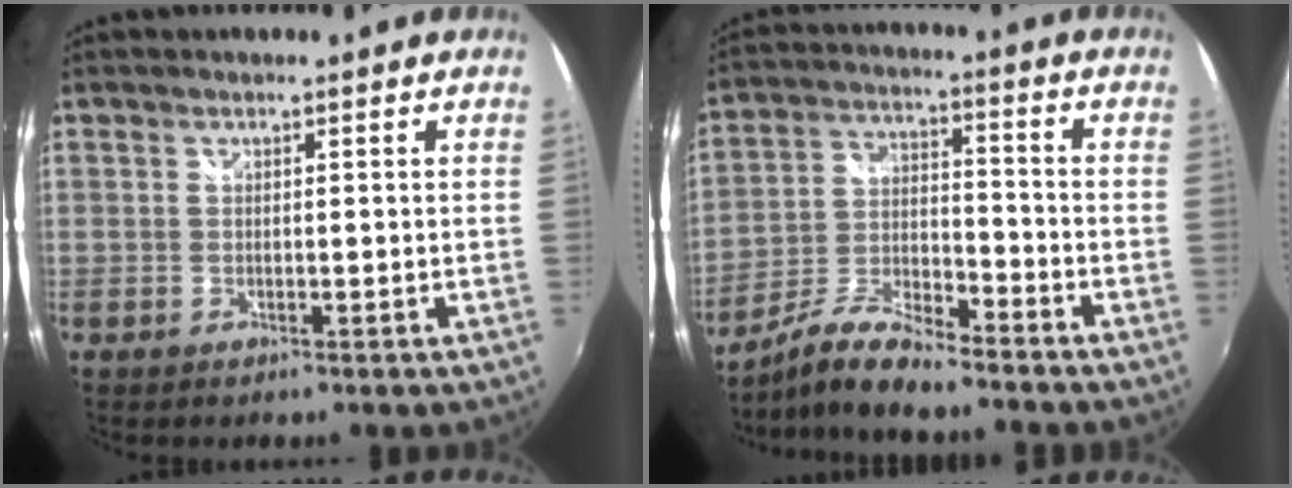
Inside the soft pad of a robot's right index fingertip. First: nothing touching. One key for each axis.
{"total": 9.5, "fx": -8.3, "fy": 1.3, "fz": 4.4, "tx": -0.097, "ty": 0.012, "tz": -0.164}